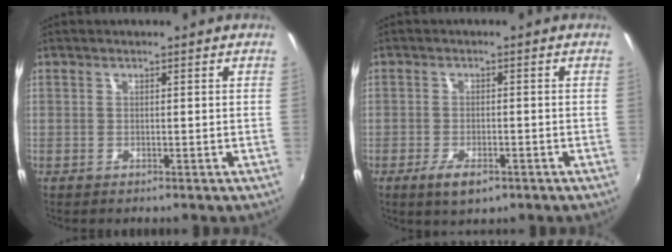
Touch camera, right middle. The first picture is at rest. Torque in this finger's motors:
{"motor_torque": [0.87, -0.73, 0.09, 0.09]}